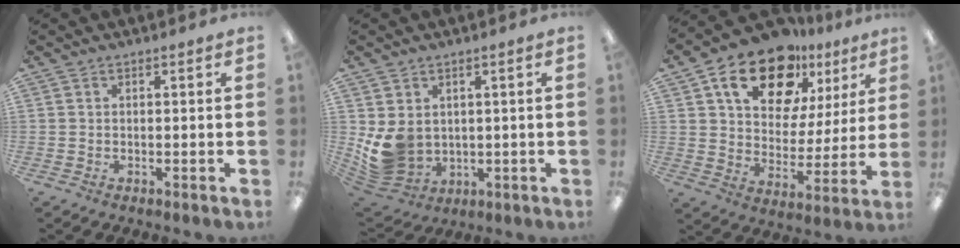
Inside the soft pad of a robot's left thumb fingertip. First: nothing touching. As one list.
[{"total": 8.8, "force": [1.7, 7.5, 4.2], "torque": [-0.104, -0.016, 0.039]}, {"total": 18.6, "force": [12.2, 10.3, 9.5], "torque": [-0.159, -0.060, 0.217]}]